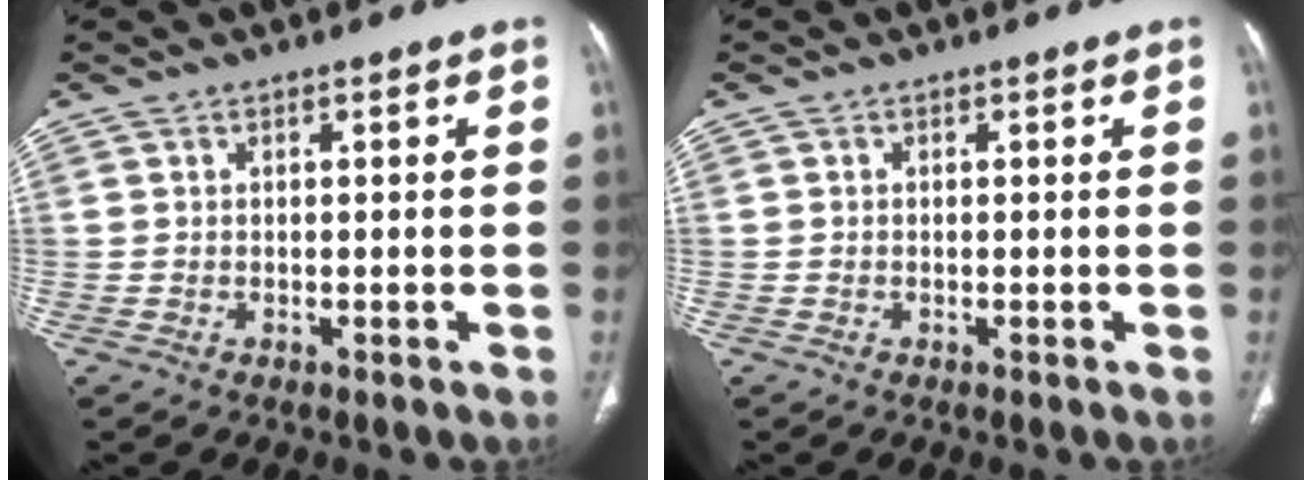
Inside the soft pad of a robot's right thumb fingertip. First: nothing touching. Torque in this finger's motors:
{"motor_torque": [0.48, 0.21, -0.36, 0.24, -0.02]}